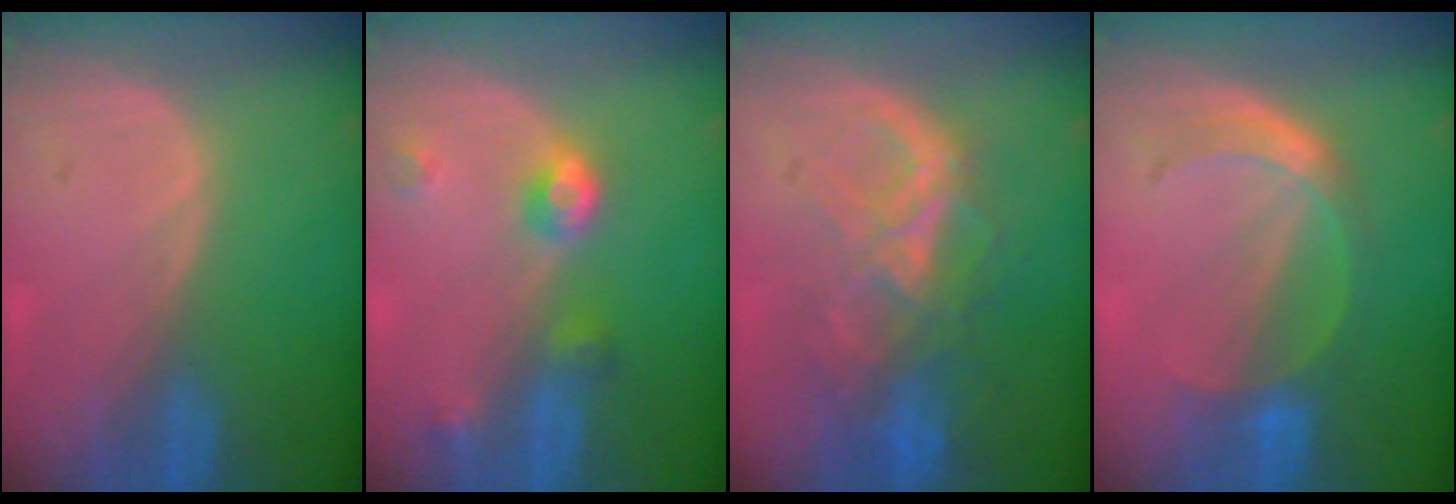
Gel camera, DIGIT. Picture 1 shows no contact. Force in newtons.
{"total": 4.7, "press": 4.3, "slide": 2.0}
{"total": 8.8, "press": 7.6, "slide": 4.5}
{"total": 4.9, "press": 4.9, "slide": 0.3}